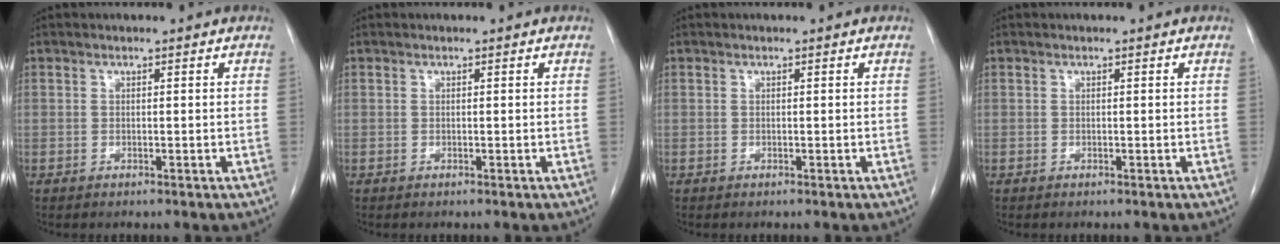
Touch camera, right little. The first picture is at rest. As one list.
[{"total": 0.0}, {"total": 0.0}, {"total": 0.0}]